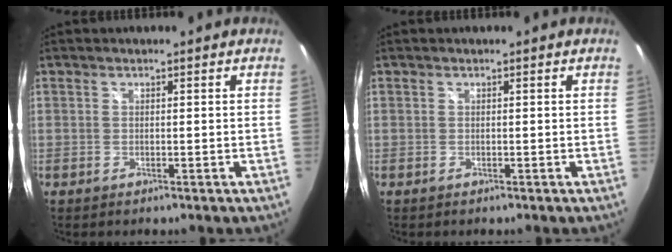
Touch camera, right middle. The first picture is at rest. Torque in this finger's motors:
{"motor_torque": [0.09, -0.21, 0.00, 0.01]}